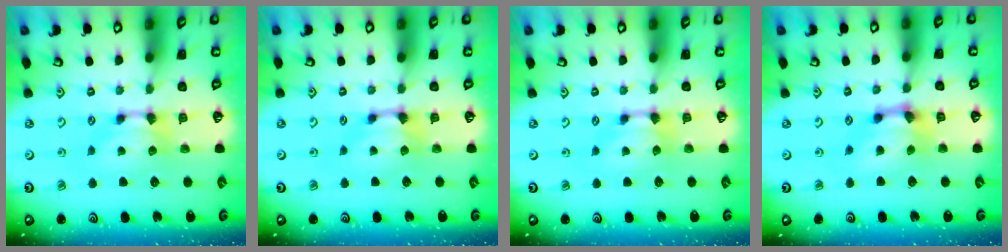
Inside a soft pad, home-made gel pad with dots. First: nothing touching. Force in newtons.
{"total": 1.1, "press": 0.4, "slide": 1.0}
{"total": 0.0}
{"total": 3.3, "press": 2.6, "slide": 2.1}